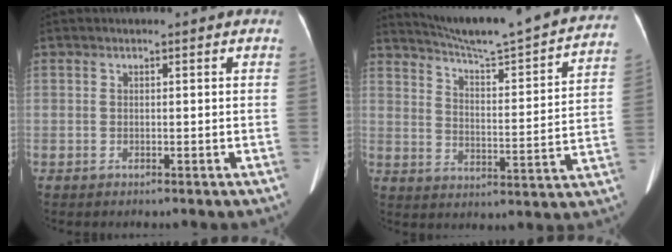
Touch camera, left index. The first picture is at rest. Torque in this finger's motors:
{"motor_torque": [-0.34, -1.80, -0.02, 0.04]}